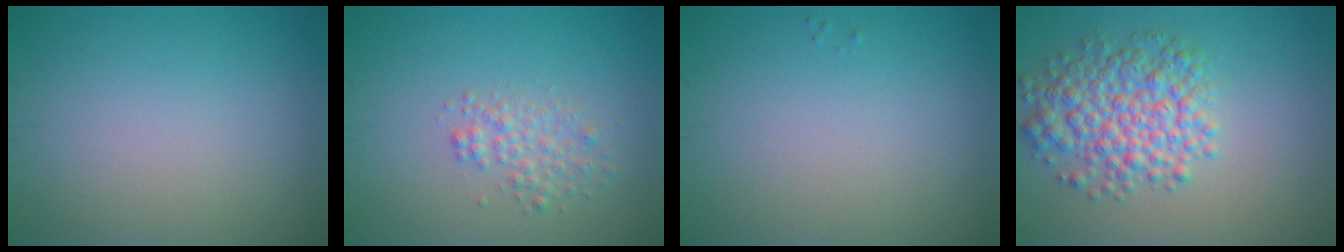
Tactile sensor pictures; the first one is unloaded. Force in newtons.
{"total": 2.0, "press": 2.0, "slide": 0.1}
{"total": 0.0}
{"total": 5.8, "press": 5.8, "slide": 0.2}